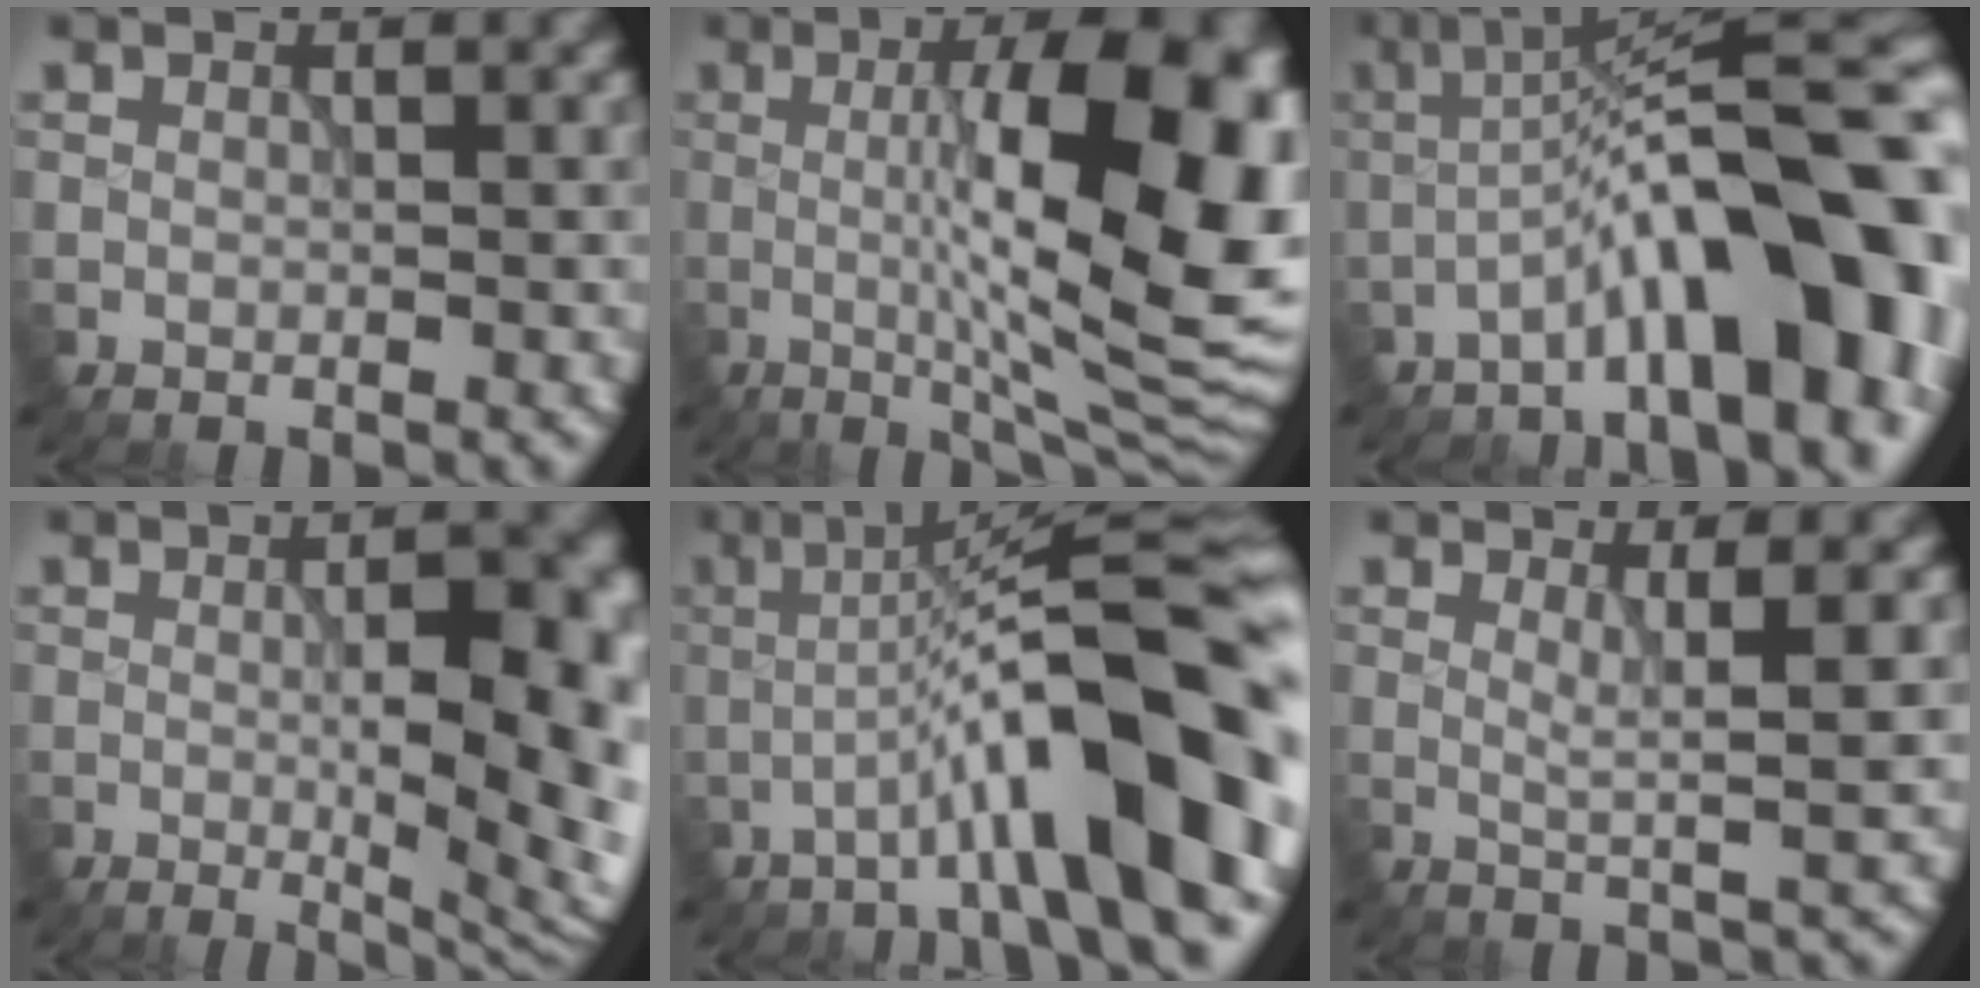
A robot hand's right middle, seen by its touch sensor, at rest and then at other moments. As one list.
[{"total": 16.5, "force": [0.6, 5.0, 15.7], "torque": [-0.207, 0.011, 0.004]}, {"total": 12.6, "force": [-4.6, 3.4, 11.2], "torque": [-0.162, 0.022, -0.072]}, {"total": 11.0, "force": [-0.2, 3.7, 10.4], "torque": [-0.110, -0.009, -0.002]}, {"total": 12.5, "force": [-3.3, 1.9, 11.9], "torque": [-0.176, 0.022, -0.052]}, {"total": 2.6, "force": [1.1, 0.1, 2.3], "torque": [-0.037, -0.007, 0.016]}]